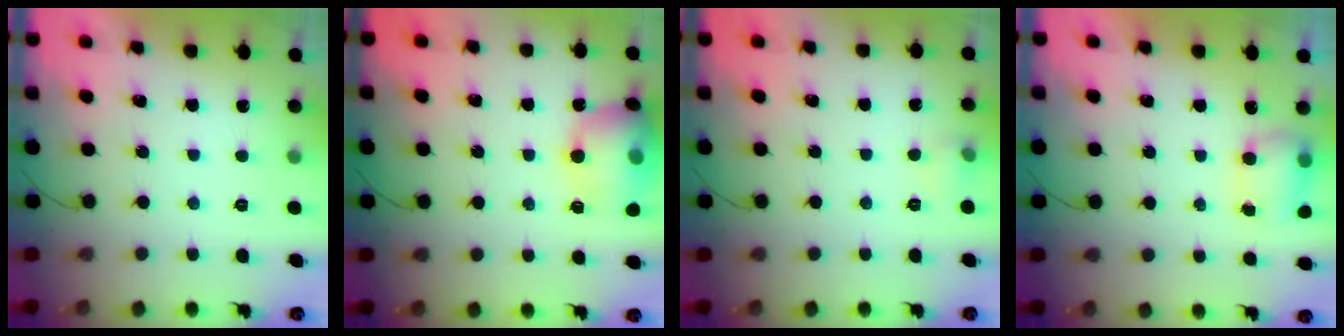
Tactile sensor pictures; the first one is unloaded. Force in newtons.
{"total": 15.3, "press": 14.6, "slide": 4.3}
{"total": 4.9, "press": 4.7, "slide": 1.4}
{"total": 6.3, "press": 6.3, "slide": 0.7}